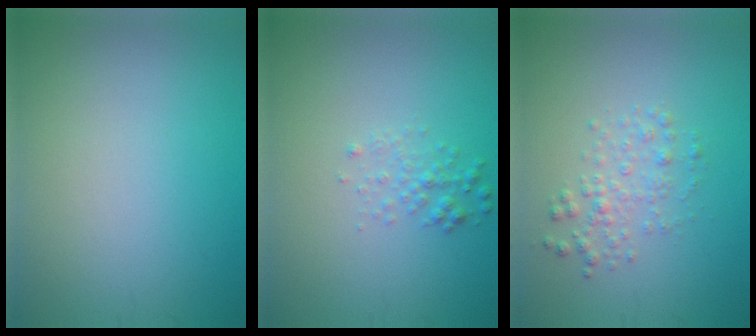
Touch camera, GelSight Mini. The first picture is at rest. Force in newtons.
{"total": 1.4, "press": 1.4, "slide": 0.0}
{"total": 2.0, "press": 2.0, "slide": 0.1}